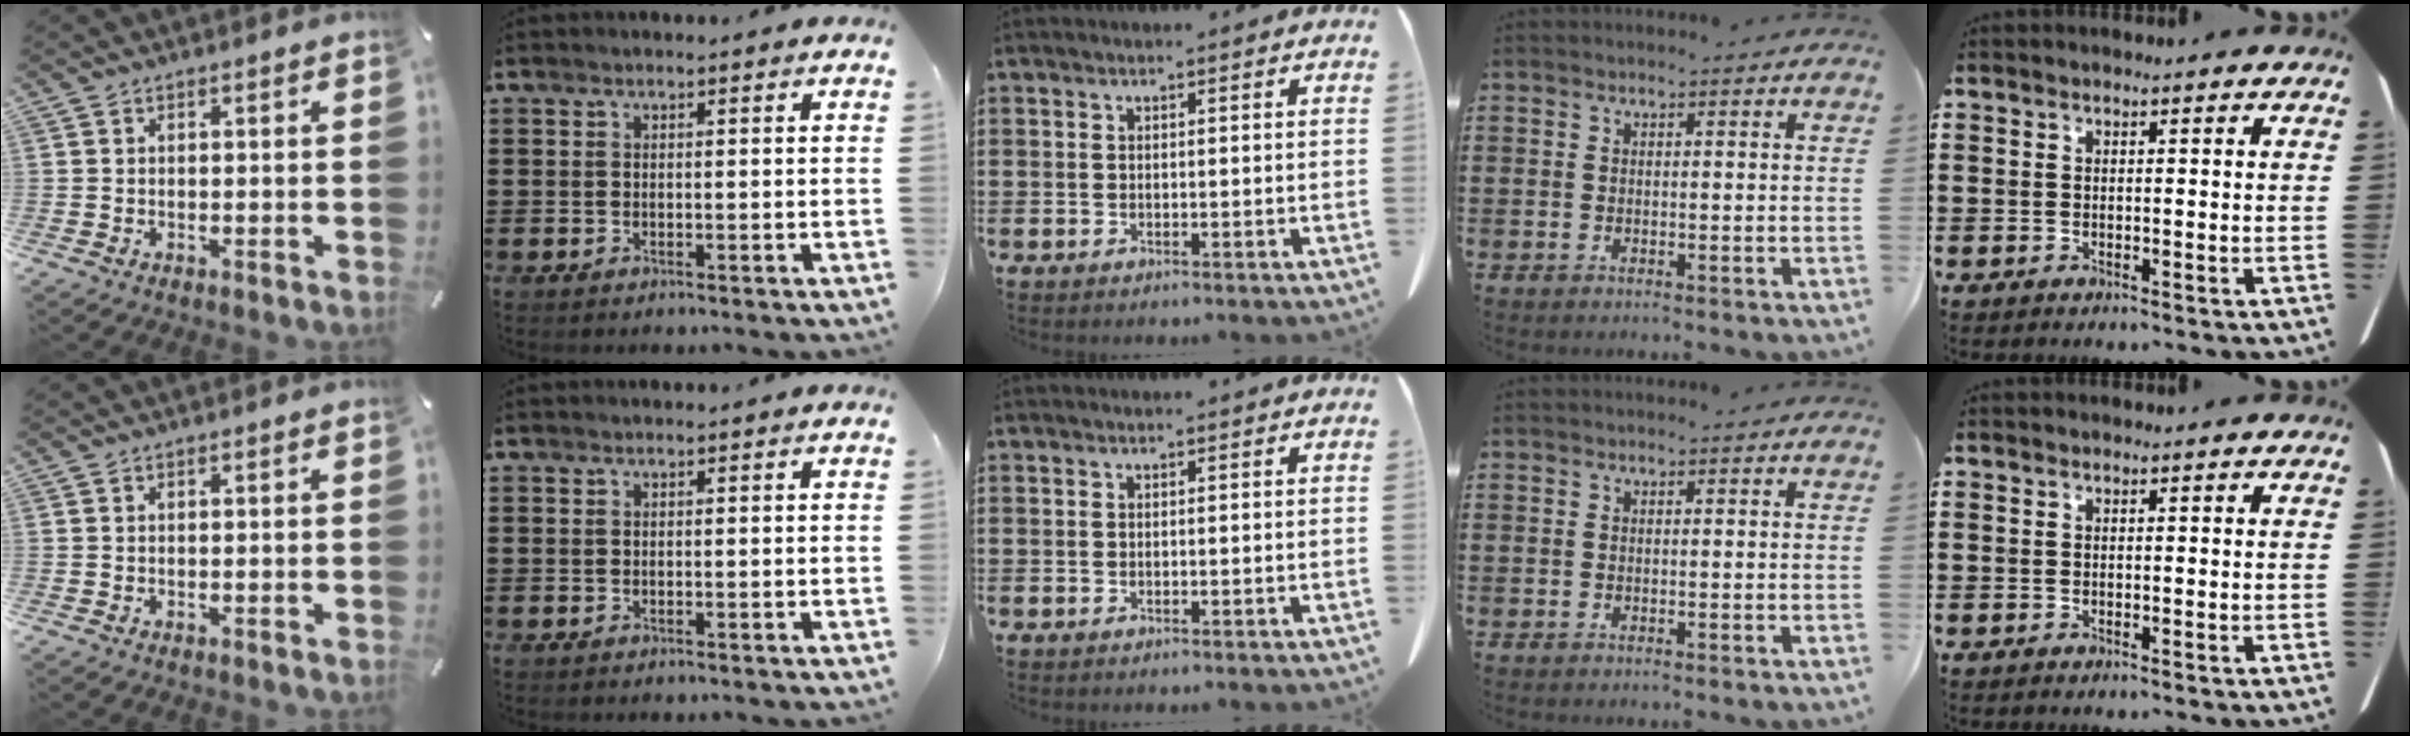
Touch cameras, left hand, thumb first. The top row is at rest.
{}